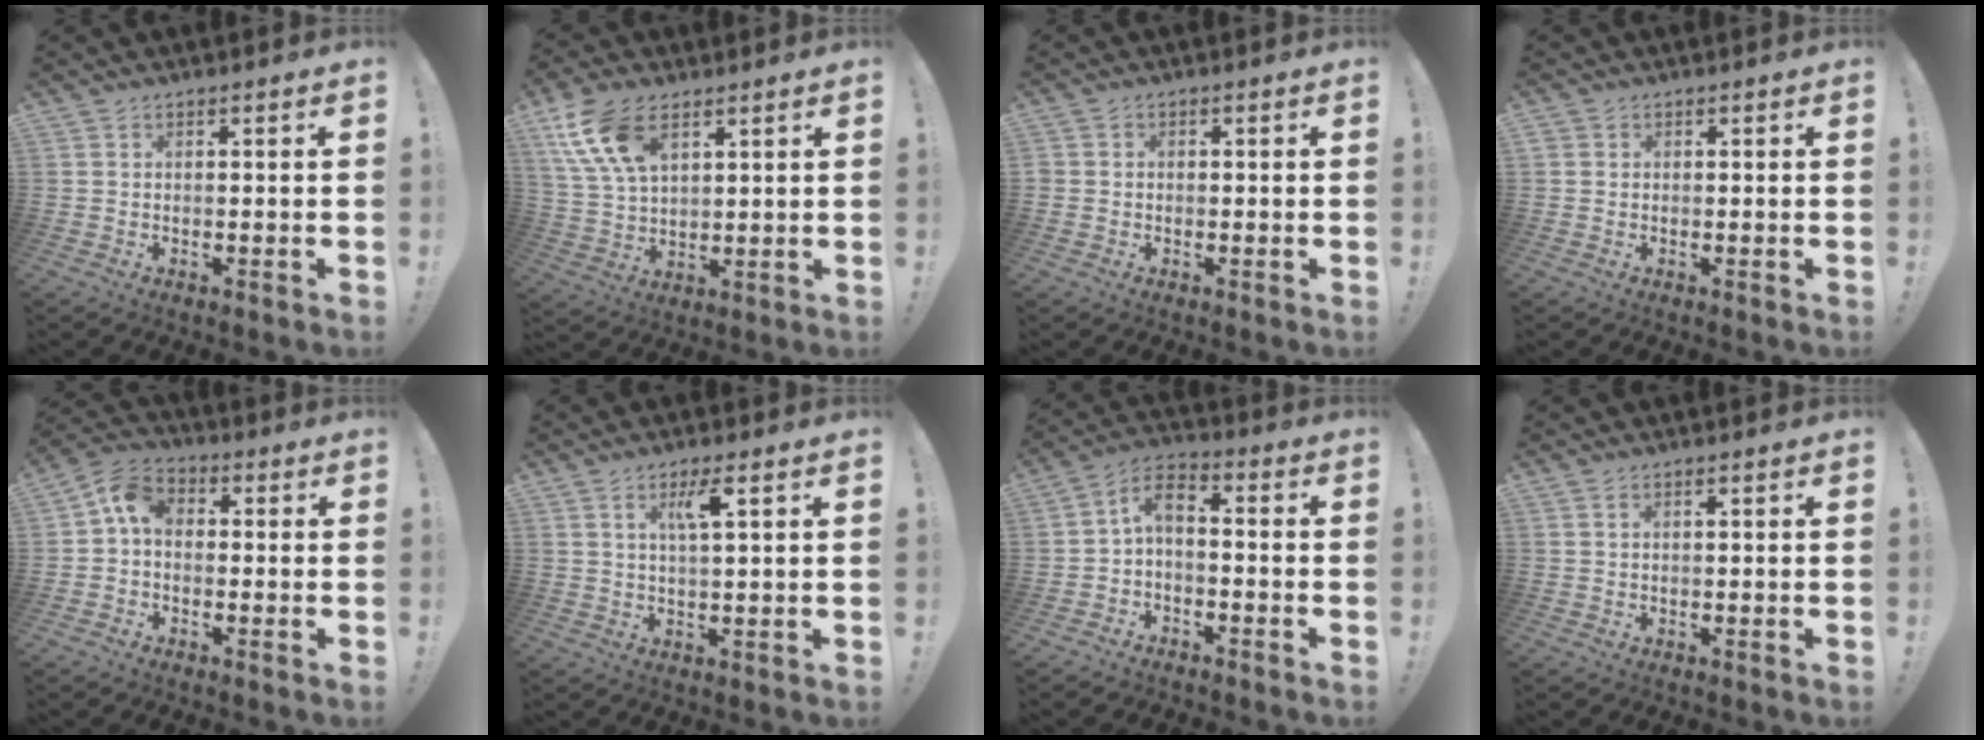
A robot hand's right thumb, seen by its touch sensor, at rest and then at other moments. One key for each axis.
{"total": 14.2, "fx": 7.5, "fy": 8.0, "fz": 9.0, "tx": -0.175, "ty": -0.023, "tz": 0.144}
{"total": 1.1, "fx": -0.4, "fy": 1.0, "fz": 0.3, "tx": -0.007, "ty": 0.004, "tz": -0.006}
{"total": 1.1, "fx": 0.6, "fy": 1.0, "fz": 0.0, "tx": 0.000, "ty": 0.002, "tz": 0.010}
{"total": 7.2, "fx": 0.3, "fy": 5.2, "fz": 5.1, "tx": -0.094, "ty": 0.014, "tz": 0.012}
{"total": 5.6, "fx": 2.8, "fy": 0.6, "fz": 4.8, "tx": -0.079, "ty": -0.005, "tz": 0.040}
{"total": 4.8, "fx": -1.5, "fy": 2.4, "fz": 3.9, "tx": -0.088, "ty": 0.005, "tz": -0.027}
{"total": 0.8, "fx": 0.6, "fy": 0.0, "fz": 0.6, "tx": -0.006, "ty": -0.002, "tz": 0.009}